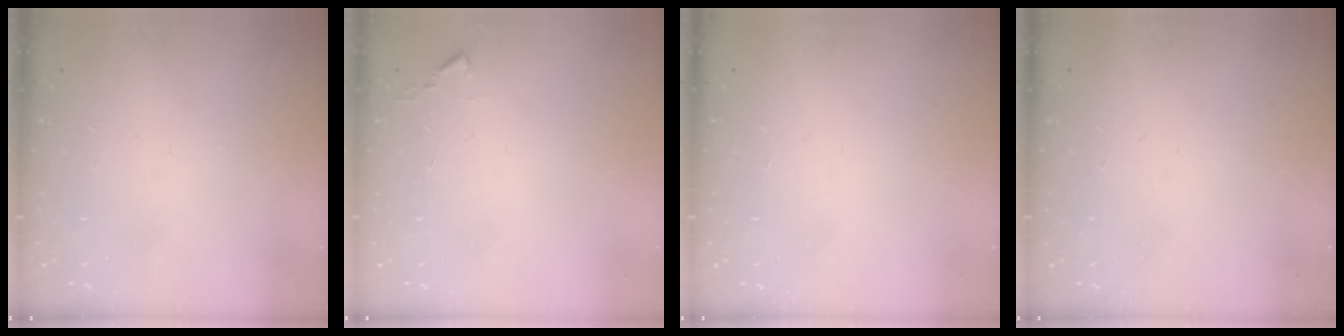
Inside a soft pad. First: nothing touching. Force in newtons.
{"total": 2.4, "press": 2.4, "slide": 0.3}
{"total": 1.7, "press": 1.7, "slide": 0.1}
{"total": 1.5, "press": 1.5, "slide": 0.1}